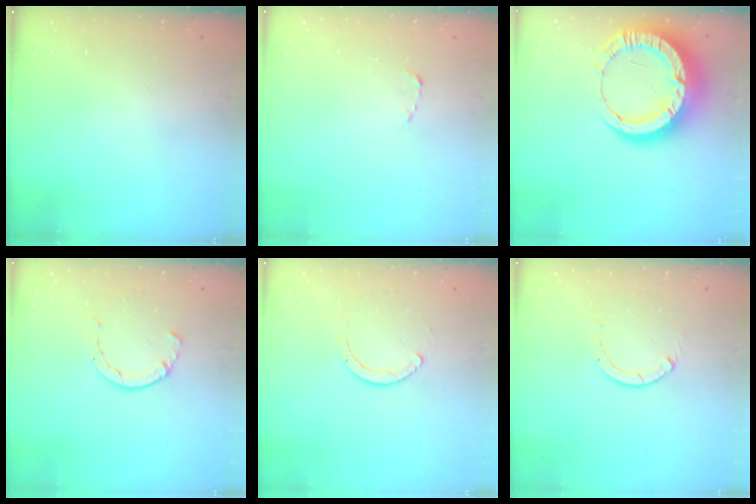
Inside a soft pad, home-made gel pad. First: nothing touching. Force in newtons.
{"total": 1.8, "press": 1.7, "slide": 0.3}
{"total": 17.1, "press": 17.0, "slide": 1.9}
{"total": 2.1, "press": 2.1, "slide": 0.5}
{"total": 2.0, "press": 1.9, "slide": 0.3}
{"total": 0.0}